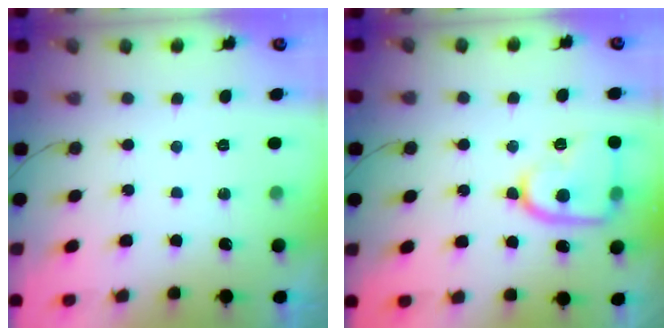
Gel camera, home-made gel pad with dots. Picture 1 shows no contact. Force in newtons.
{"total": 14.4, "press": 14.3, "slide": 1.3}